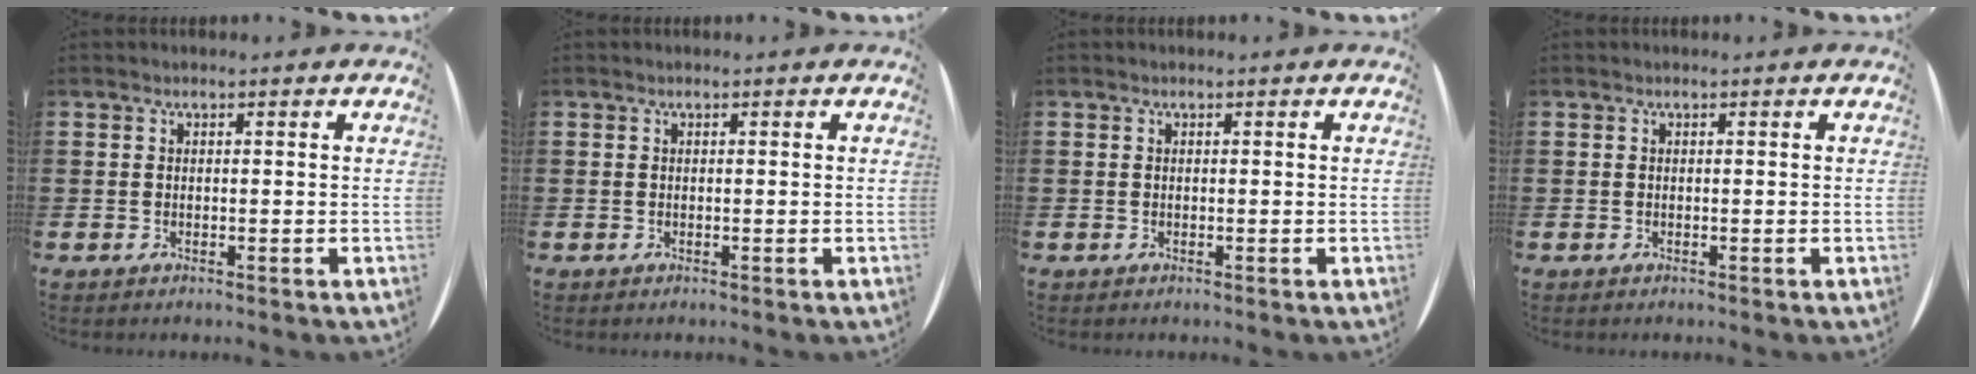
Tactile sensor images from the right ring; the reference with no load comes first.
{"total": 0.0}
{"total": 0.0}
{"total": 0.0}